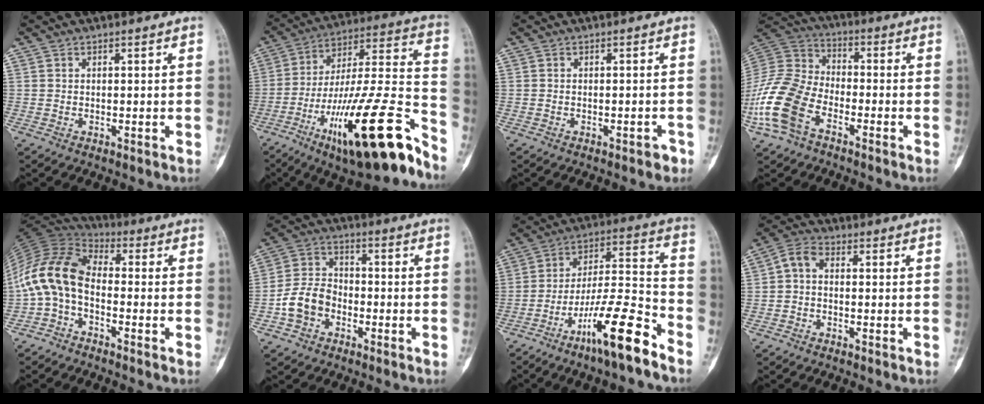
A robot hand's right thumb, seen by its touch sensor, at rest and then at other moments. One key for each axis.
{"total": 27.1, "fx": -15.7, "fy": 5.7, "fz": 21.3, "tx": -0.310, "ty": 0.078, "tz": -0.251}
{"total": 1.6, "fx": -1.0, "fy": 0.7, "fz": 1.0, "tx": -0.015, "ty": 0.009, "tz": -0.011}
{"total": 16.5, "fx": -7.4, "fy": 10.0, "fz": 10.9, "tx": -0.237, "ty": 0.040, "tz": -0.155}
{"total": 12.2, "fx": -2.7, "fy": 7.2, "fz": 9.4, "tx": -0.187, "ty": 0.056, "tz": -0.069}
{"total": 8.3, "fx": -3.1, "fy": 6.3, "fz": 4.5, "tx": -0.076, "ty": 0.033, "tz": -0.065}
{"total": 16.3, "fx": -10.4, "fy": 2.4, "fz": 12.3, "tx": -0.223, "ty": 0.077, "tz": -0.181}
{"total": 4.2, "fx": -0.3, "fy": 2.7, "fz": 3.2, "tx": -0.056, "ty": 0.015, "tz": -0.018}